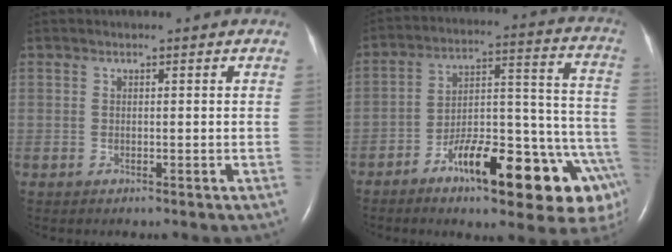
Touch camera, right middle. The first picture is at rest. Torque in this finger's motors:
{"motor_torque": [1.22, -0.92, 0.46, 0.19]}